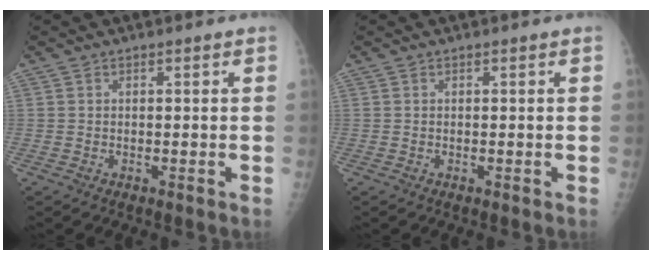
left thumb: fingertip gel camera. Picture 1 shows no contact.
{"total": 0.0}